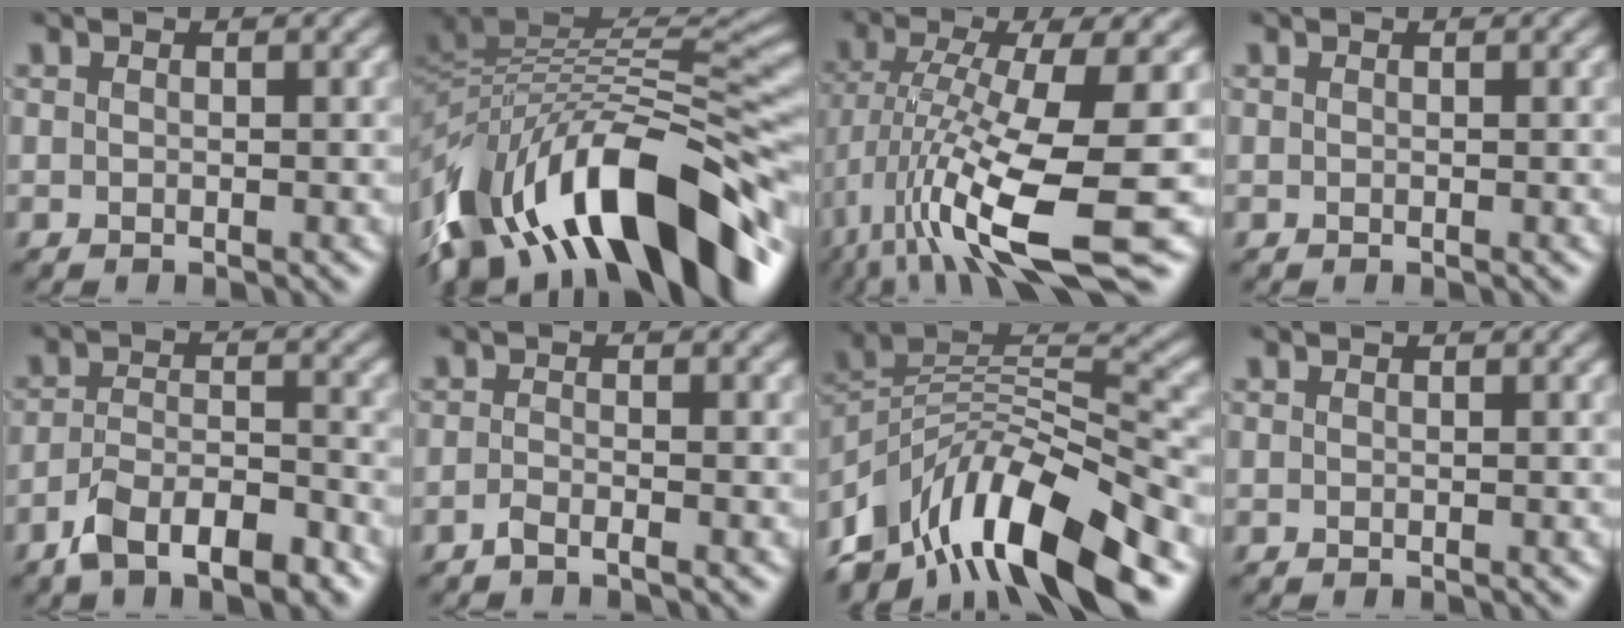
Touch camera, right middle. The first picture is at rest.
{"total": 14.0, "force": [-6.8, 6.5, 10.5], "torque": [-0.186, 0.033, -0.116]}
{"total": 11.8, "force": [-3.4, 3.2, 10.9], "torque": [-0.216, -0.013, -0.051]}
{"total": 0.0}
{"total": 6.1, "force": [-4.5, 2.1, 3.6], "torque": [-0.066, 0.004, -0.079]}
{"total": 0.9, "force": [-0.8, 0.1, 0.4], "torque": [-0.010, 0.004, -0.018]}
{"total": 11.9, "force": [-8.1, 4.2, 7.6], "torque": [-0.133, 0.025, -0.146]}
{"total": 0.0}